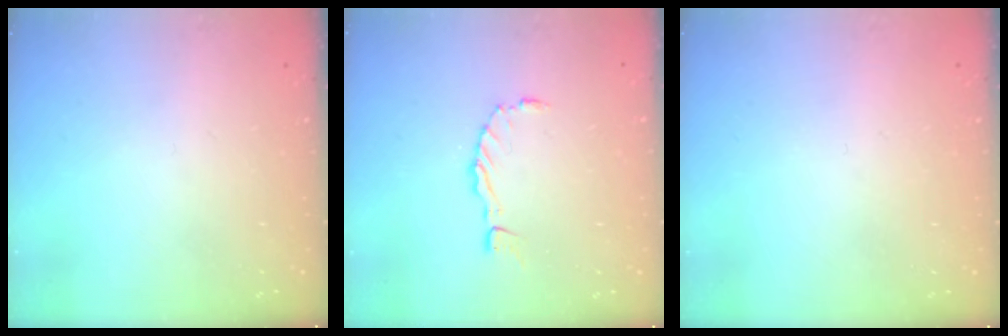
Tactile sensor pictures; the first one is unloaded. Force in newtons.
{"total": 0.0}
{"total": 0.0}